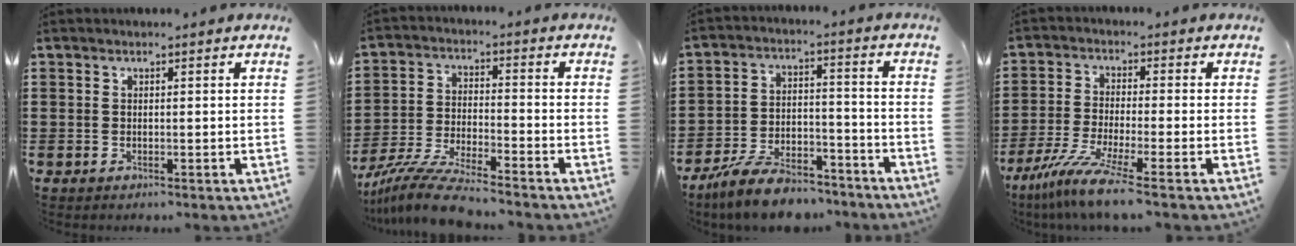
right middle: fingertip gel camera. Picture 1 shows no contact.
{"total": 8.6, "force": [-7.9, 0.4, 3.4], "torque": [-0.076, -0.001, -0.157]}
{"total": 9.0, "force": [-8.1, 2.4, 3.2], "torque": [-0.056, 0.025, -0.154]}
{"total": 7.2, "force": [-5.5, -0.1, 4.7], "torque": [-0.110, -0.025, -0.108]}